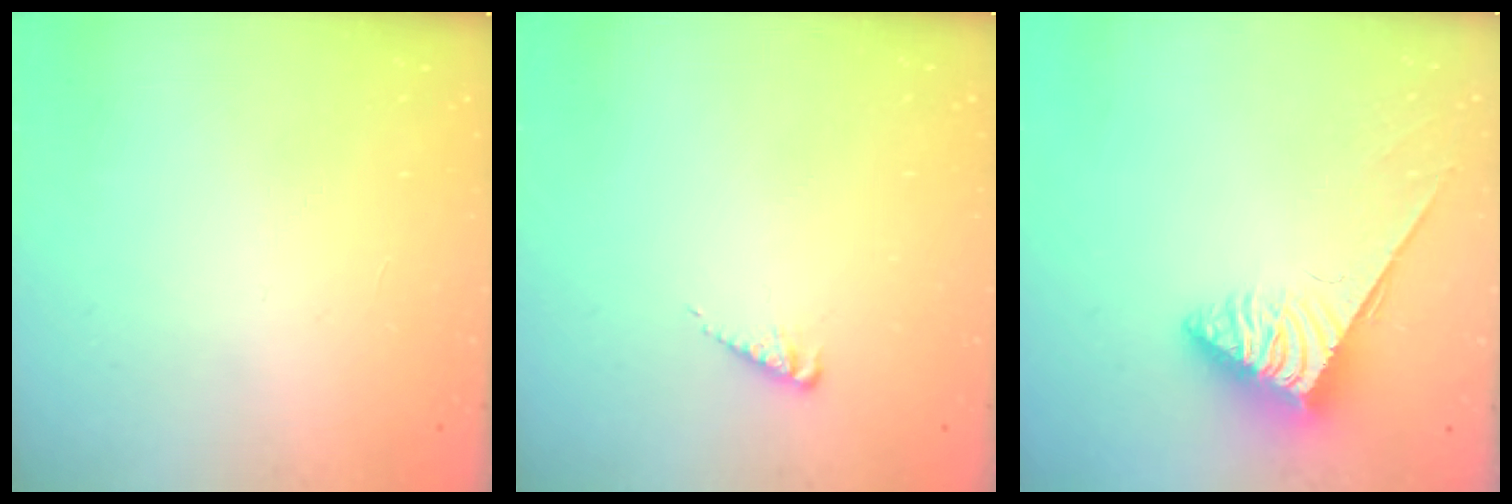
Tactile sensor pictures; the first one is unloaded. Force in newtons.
{"total": 2.9, "press": 2.9, "slide": 0.4}
{"total": 3.8, "press": 3.8, "slide": 0.5}